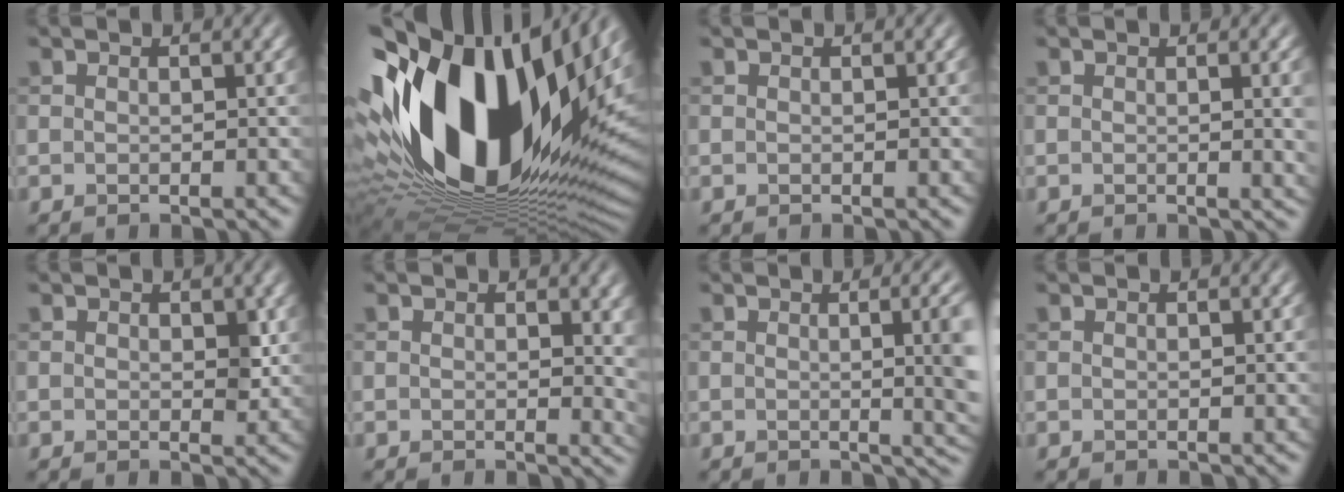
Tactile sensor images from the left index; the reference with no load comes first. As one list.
[{"total": 20.0, "force": [3.9, 10.7, 16.4], "torque": [-0.308, 0.003, 0.062]}, {"total": 0.0}, {"total": 3.4, "force": [0.2, 1.0, 3.3], "torque": [-0.031, 0.002, 0.002]}, {"total": 1.7, "force": [0.3, 1.1, 1.3], "torque": [-0.016, -0.006, 0.007]}, {"total": 3.6, "force": [0.6, 2.1, 2.9], "torque": [-0.025, -0.009, 0.011]}, {"total": 7.3, "force": [0.3, 2.7, 6.7], "torque": [-0.039, 0.006, 0.002]}, {"total": 0.0}]